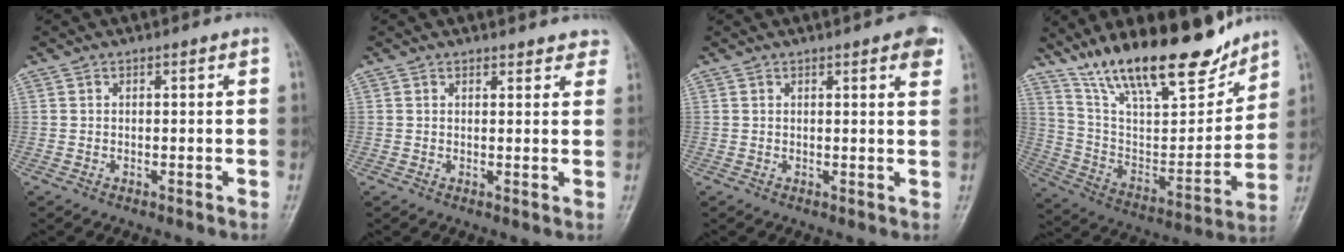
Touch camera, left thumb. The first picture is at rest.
{"total": 3.9, "force": [3.5, 1.5, 0.5], "torque": [0.029, -0.014, 0.026]}
{"total": 4.6, "force": [2.6, 1.1, 3.7], "torque": [-0.031, -0.003, 0.025]}
{"total": 23.3, "force": [17.5, 7.2, 13.6], "torque": [-0.185, -0.079, 0.304]}